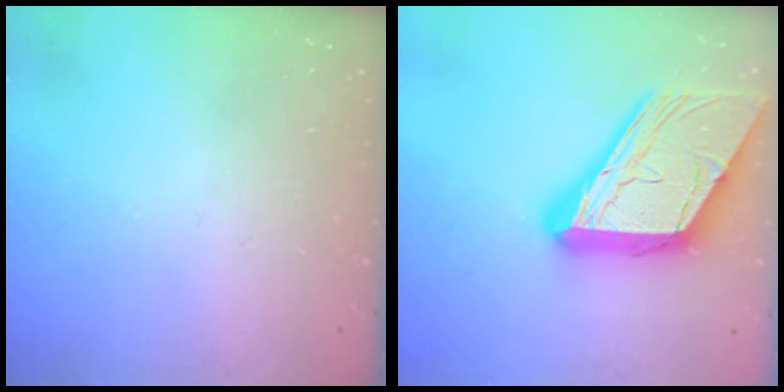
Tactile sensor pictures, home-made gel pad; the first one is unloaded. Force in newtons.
{"total": 23.0, "press": 22.9, "slide": 2.4}